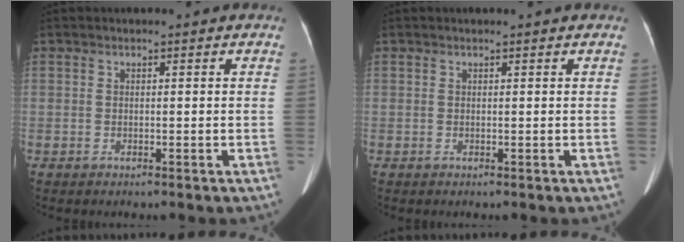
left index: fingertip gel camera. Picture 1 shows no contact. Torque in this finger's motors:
{"motor_torque": [0.03, 0.11, -0.07, -0.09]}